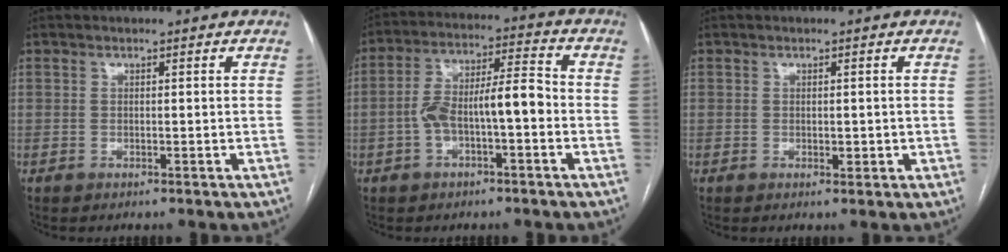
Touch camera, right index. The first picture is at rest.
{"total": 9.6, "force": [-2.0, 2.8, 9.0], "torque": [-0.169, 0.036, -0.031]}
{"total": 1.3, "force": [-0.1, 0.8, 1.0], "torque": [-0.011, -0.001, 0.002]}